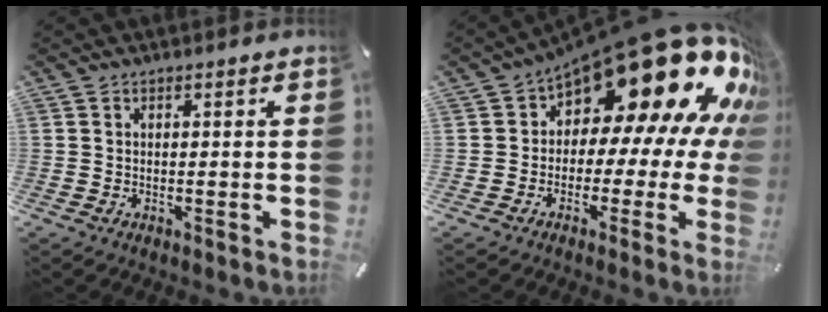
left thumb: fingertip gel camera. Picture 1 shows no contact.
{"total": 24.6, "force": [12.9, 10.9, 18.0], "torque": [-0.274, -0.108, 0.230]}